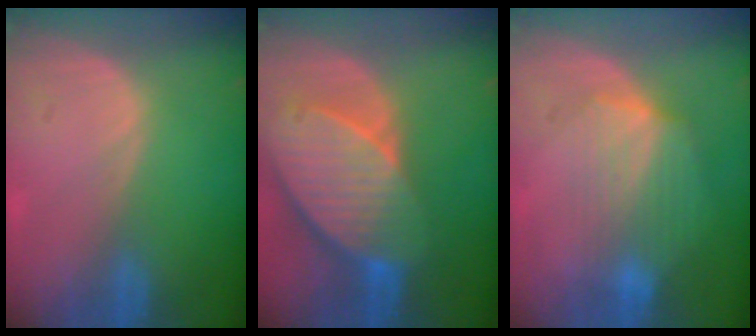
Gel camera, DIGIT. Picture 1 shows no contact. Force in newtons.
{"total": 10.6, "press": 9.4, "slide": 5.0}
{"total": 7.2, "press": 6.7, "slide": 2.6}